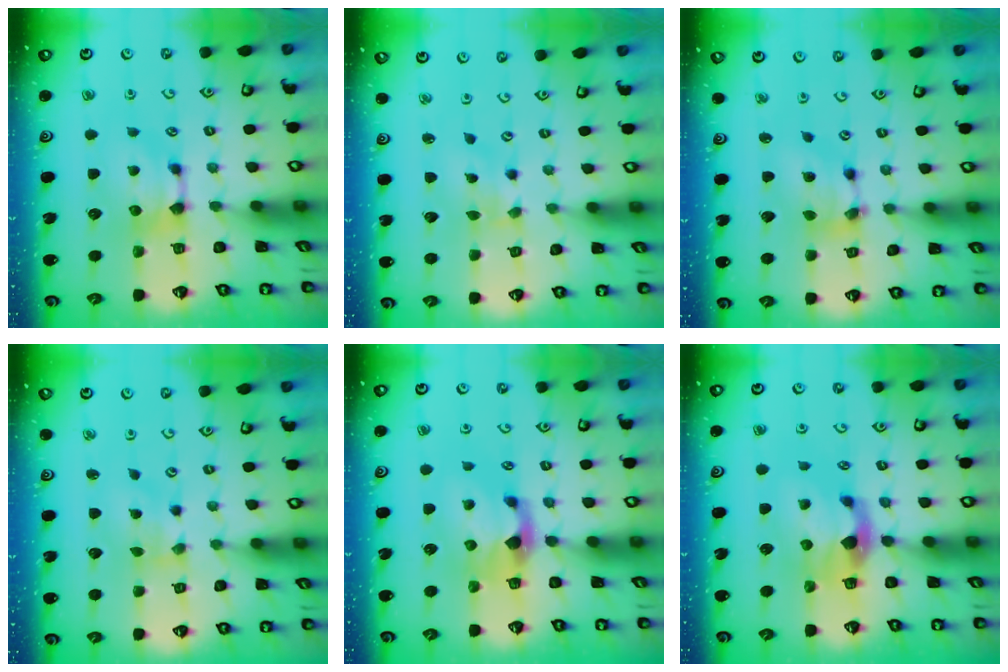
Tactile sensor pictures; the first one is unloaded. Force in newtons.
{"total": 2.8, "press": 2.6, "slide": 1.0}
{"total": 5.4, "press": 5.1, "slide": 1.7}
{"total": 2.0, "press": 1.7, "slide": 1.0}
{"total": 2.0, "press": 1.6, "slide": 1.2}
{"total": 2.3, "press": 1.9, "slide": 1.3}